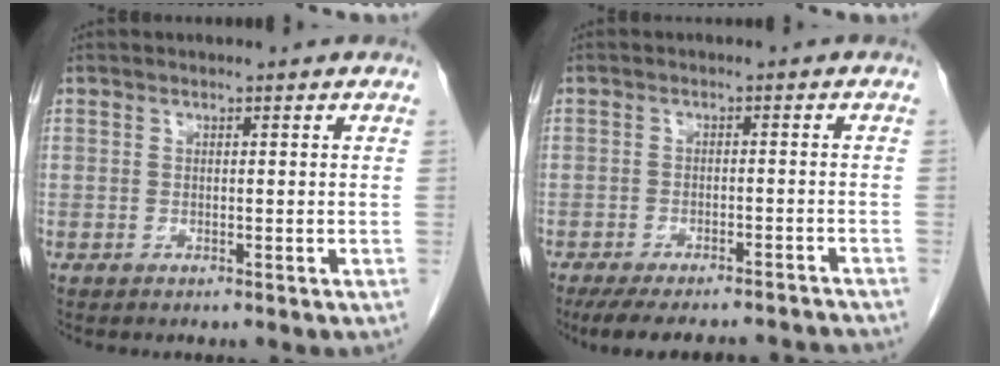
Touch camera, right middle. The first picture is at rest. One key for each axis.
{"total": 15.4, "fx": -14.2, "fy": 2.5, "fz": 5.5, "tx": -0.093, "ty": -0.004, "tz": -0.183}